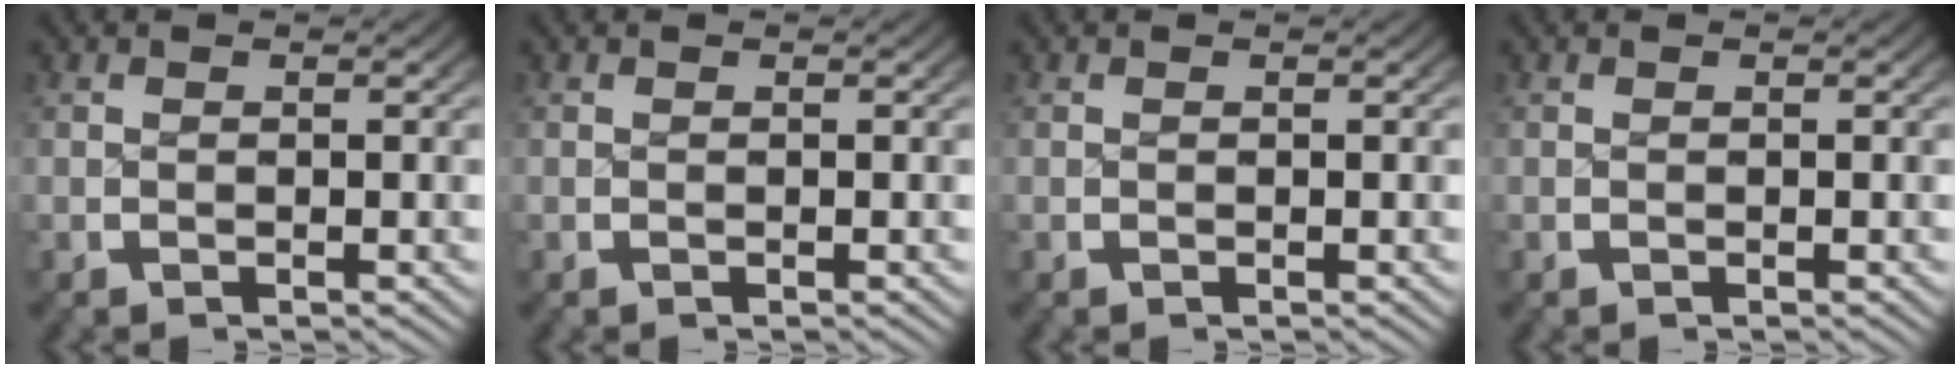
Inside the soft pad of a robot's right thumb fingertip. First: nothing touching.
{"total": 0.0}
{"total": 0.0}
{"total": 0.0}